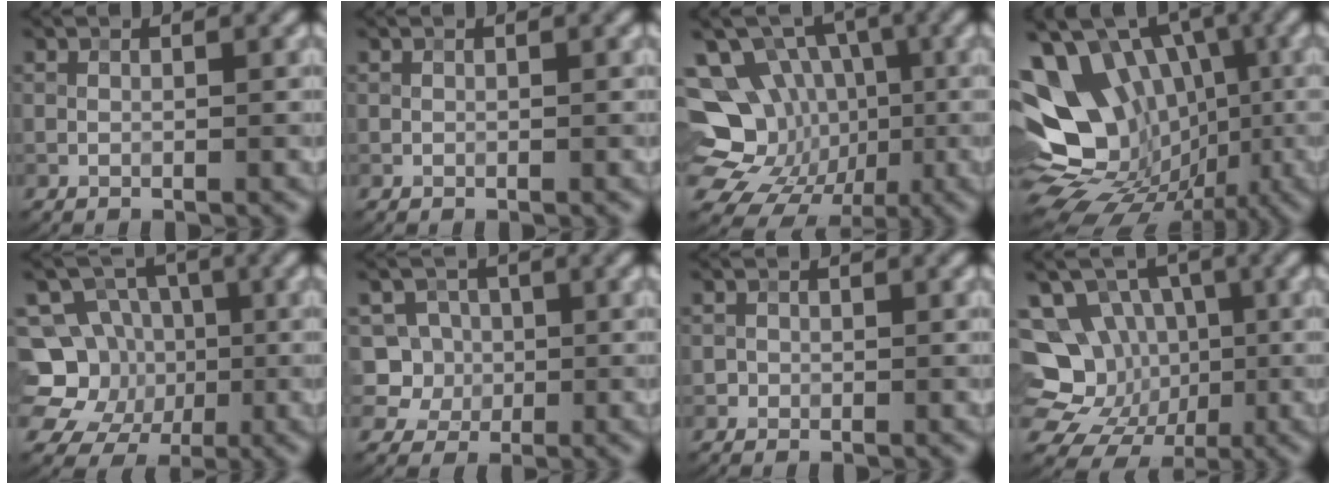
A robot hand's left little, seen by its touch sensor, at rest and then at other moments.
{"total": 0.0}
{"total": 15.0, "force": [-1.0, 13.1, 7.2], "torque": [-0.154, 0.009, -0.021]}
{"total": 15.6, "force": [-1.2, 12.3, 9.5], "torque": [-0.159, 0.002, -0.016]}
{"total": 8.9, "force": [-1.2, 8.3, 3.0], "torque": [-0.051, 0.009, -0.048]}
{"total": 5.6, "force": [0.3, 5.2, 2.1], "torque": [-0.029, 0.027, -0.013]}
{"total": 0.6, "force": [-0.2, 0.6, -0.1], "torque": [0.010, -0.002, -0.005]}
{"total": 13.2, "force": [-0.3, 11.8, 6.0], "torque": [-0.134, 0.031, -0.012]}